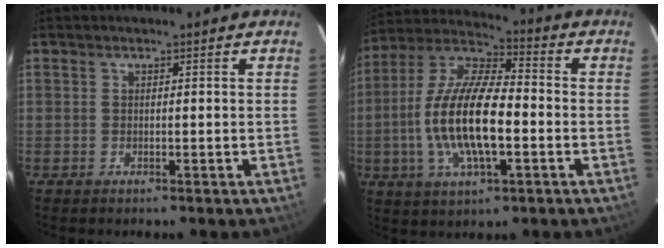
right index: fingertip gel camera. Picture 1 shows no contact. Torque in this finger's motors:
{"motor_torque": [1.41, -0.73, 1.05, 0.21]}